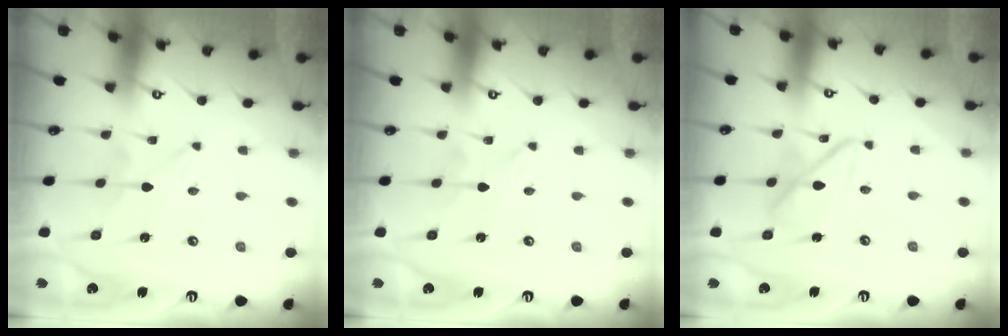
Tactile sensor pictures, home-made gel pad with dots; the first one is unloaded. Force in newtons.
{"total": 0.0}
{"total": 10.5, "press": 10.5, "slide": 1.0}